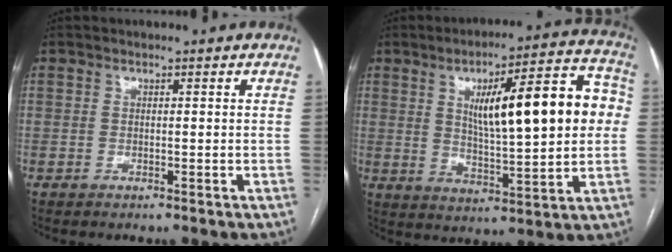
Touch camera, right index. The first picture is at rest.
{"total": 18.0, "force": [3.3, 3.9, 17.3], "torque": [-0.254, 0.031, 0.053]}